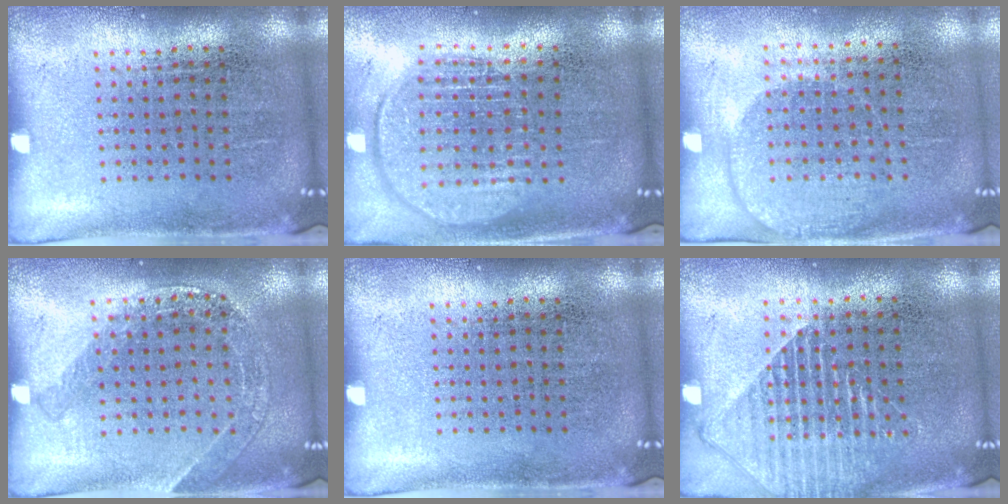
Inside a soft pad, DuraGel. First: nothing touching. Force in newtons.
{"total": 1.9, "press": 1.6, "slide": 1.0}
{"total": 1.4, "press": 1.2, "slide": 0.6}
{"total": 1.4, "press": 1.3, "slide": 0.3}
{"total": 0.0}
{"total": 1.6, "press": 1.4, "slide": 0.8}